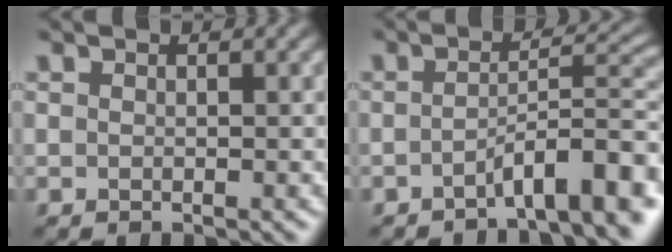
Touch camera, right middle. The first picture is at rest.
{"total": 6.1, "force": [-3.4, 1.2, 4.9], "torque": [-0.069, 0.015, -0.057]}